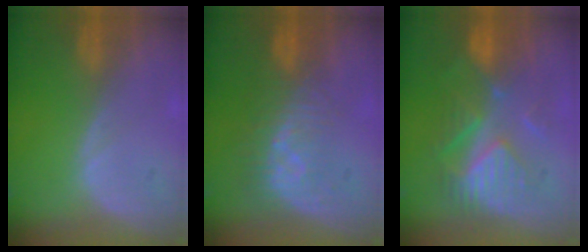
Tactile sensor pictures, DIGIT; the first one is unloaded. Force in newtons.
{"total": 8.2, "press": 7.3, "slide": 3.8}
{"total": 8.5, "press": 8.5, "slide": 0.8}